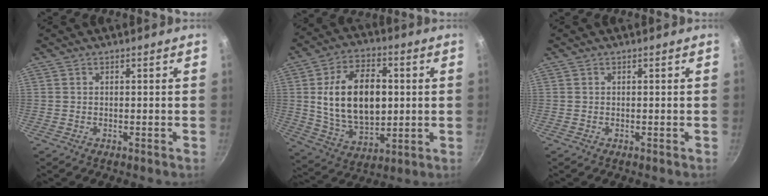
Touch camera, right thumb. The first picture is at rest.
{"total": 18.3, "force": [1.8, 11.5, 14.2], "torque": [-0.222, 0.000, 0.038]}
{"total": 0.0}